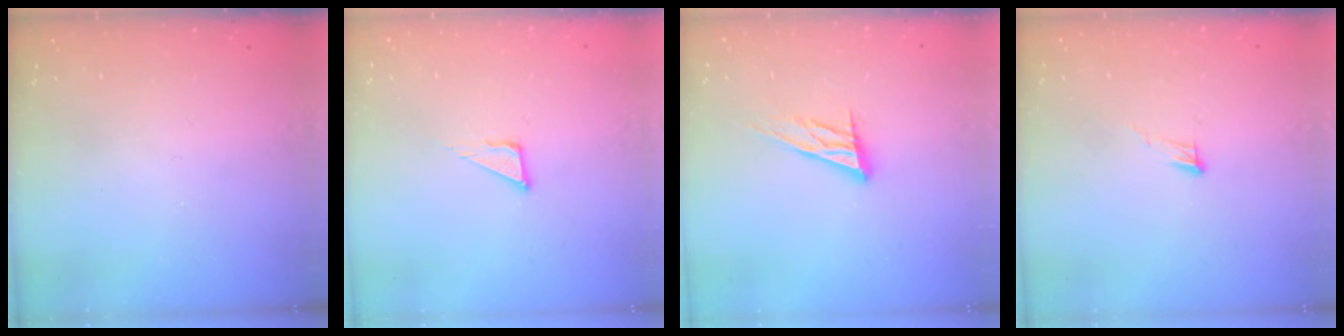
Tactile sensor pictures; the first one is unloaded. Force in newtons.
{"total": 3.6, "press": 3.6, "slide": 0.3}
{"total": 12.7, "press": 12.4, "slide": 2.8}
{"total": 3.7, "press": 3.7, "slide": 0.3}